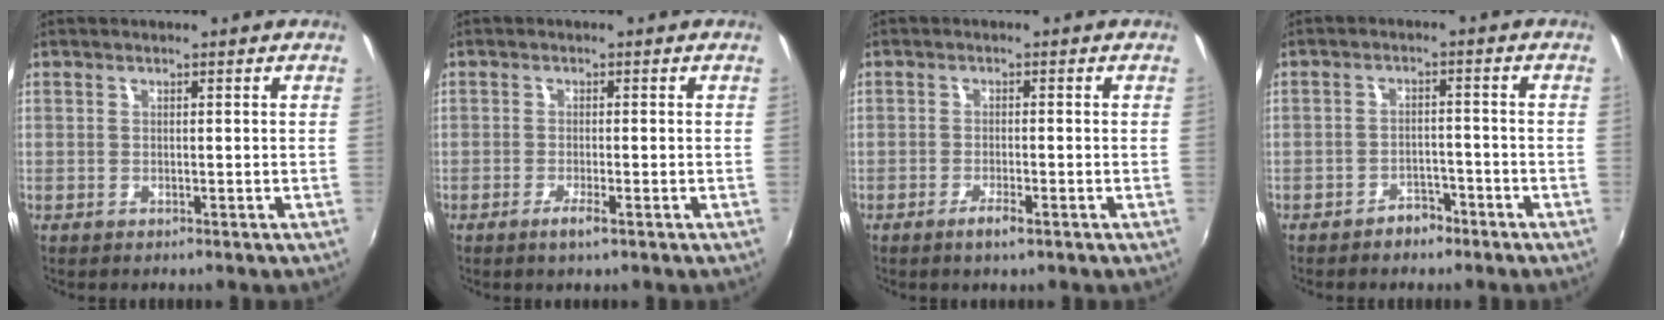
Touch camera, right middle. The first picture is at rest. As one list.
[{"total": 2.2, "force": [-1.2, 0.0, 1.8], "torque": [-0.038, -0.003, -0.024]}, {"total": 2.5, "force": [-1.5, 0.3, 1.9], "torque": [-0.044, -0.002, -0.030]}, {"total": 3.5, "force": [-2.8, 1.8, 1.1], "torque": [-0.027, 0.011, -0.036]}]